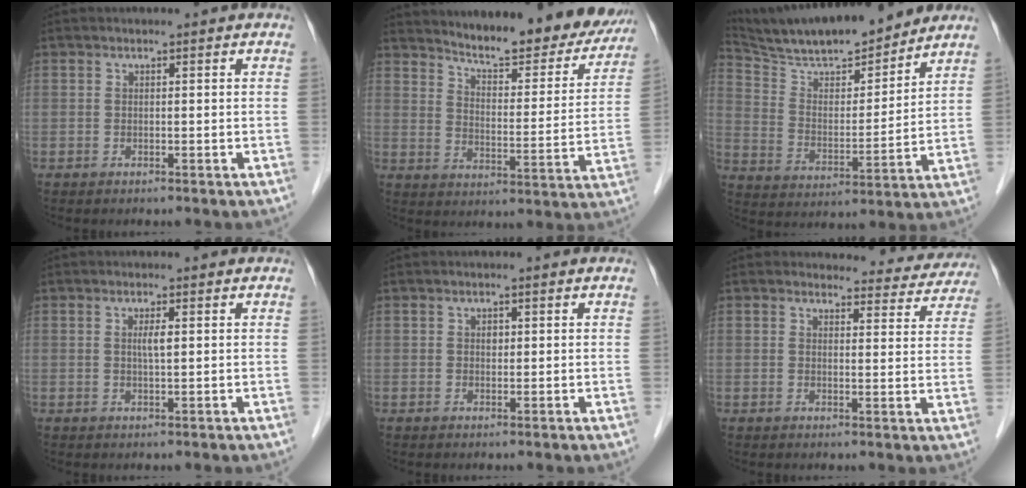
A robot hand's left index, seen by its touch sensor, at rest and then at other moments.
{"total": 17.9, "force": [16.5, 3.6, 6.0], "torque": [-0.074, -0.033, 0.214]}
{"total": 17.8, "force": [16.0, 2.8, 7.4], "torque": [-0.134, 0.001, 0.267]}
{"total": 1.7, "force": [0.4, 0.2, 1.6], "torque": [-0.033, 0.000, 0.007]}
{"total": 0.8, "force": [0.3, 0.6, 0.5], "torque": [-0.008, 0.001, 0.005]}
{"total": 9.3, "force": [8.9, 2.7, 0.1], "torque": [0.030, -0.020, 0.076]}